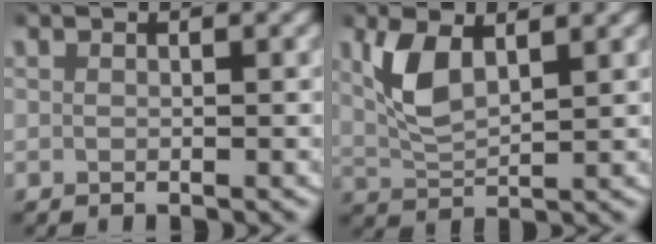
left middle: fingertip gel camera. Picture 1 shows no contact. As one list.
[{"total": 4.0, "force": [1.7, 1.9, 3.1], "torque": [-0.083, -0.005, 0.034]}]